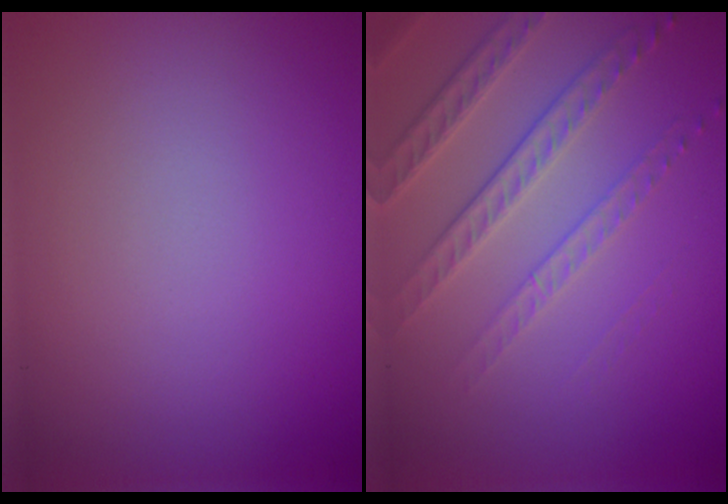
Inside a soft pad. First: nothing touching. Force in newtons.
{"total": 3.5, "press": 3.2, "slide": 1.4}